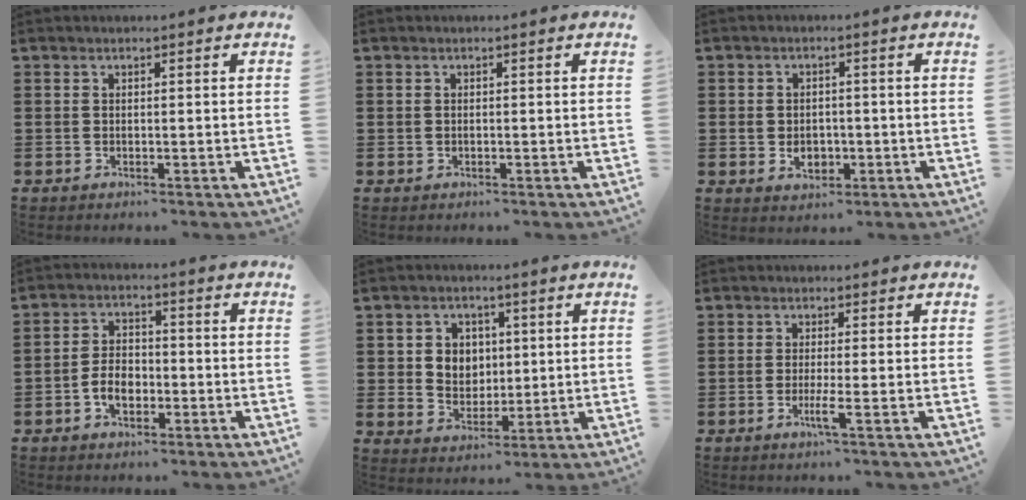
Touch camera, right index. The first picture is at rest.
{"total": 0.0}
{"total": 3.4, "force": [-0.6, 2.6, 2.1], "torque": [-0.039, 0.000, -0.015]}
{"total": 4.4, "force": [-1.8, 2.6, 3.2], "torque": [-0.074, -0.002, -0.036]}
{"total": 4.8, "force": [1.1, 4.4, 1.4], "torque": [-0.039, 0.012, 0.017]}
{"total": 2.9, "force": [-1.1, -0.3, 2.7], "torque": [-0.054, -0.015, -0.021]}